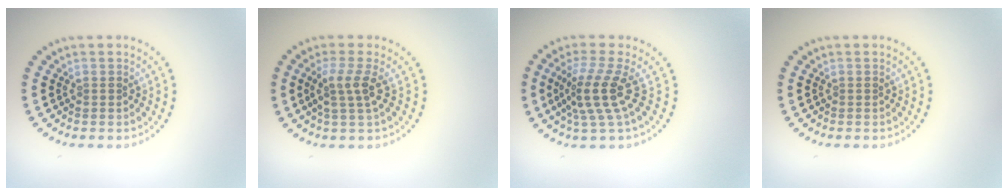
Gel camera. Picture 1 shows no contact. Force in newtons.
{"total": 2.5, "press": 2.0, "slide": 1.6}
{"total": 3.9, "press": 2.9, "slide": 2.7}
{"total": 0.0}